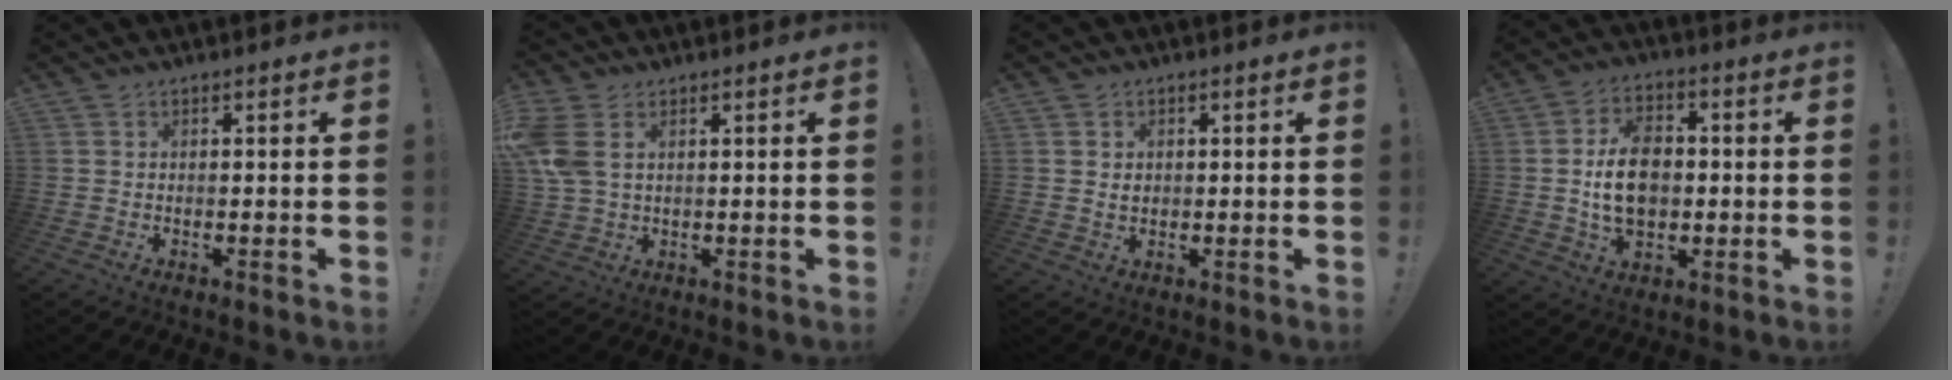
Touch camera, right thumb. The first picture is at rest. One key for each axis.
{"total": 7.9, "fx": 2.8, "fy": 5.0, "fz": 5.5, "tx": -0.123, "ty": -0.010, "tz": 0.056}
{"total": 1.7, "fx": 0.6, "fy": 1.5, "fz": 0.5, "tx": 0.005, "ty": -0.004, "tz": 0.008}
{"total": 13.8, "fx": -0.1, "fy": 9.9, "fz": 9.6, "tx": -0.156, "ty": 0.008, "tz": -0.001}